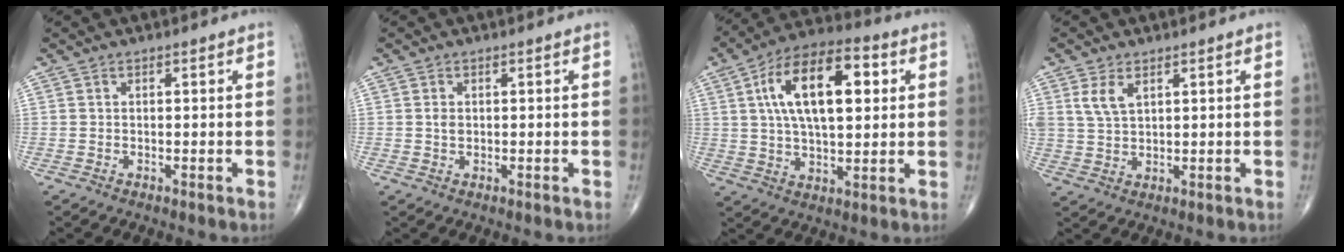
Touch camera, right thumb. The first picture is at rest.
{"total": 1.4, "force": [0.1, 1.0, 0.9], "torque": [-0.014, 0.000, 0.004]}
{"total": 18.2, "force": [4.5, 8.6, 15.4], "torque": [-0.245, 0.012, 0.072]}
{"total": 4.3, "force": [2.1, 2.3, 3.0], "torque": [-0.059, -0.005, 0.048]}